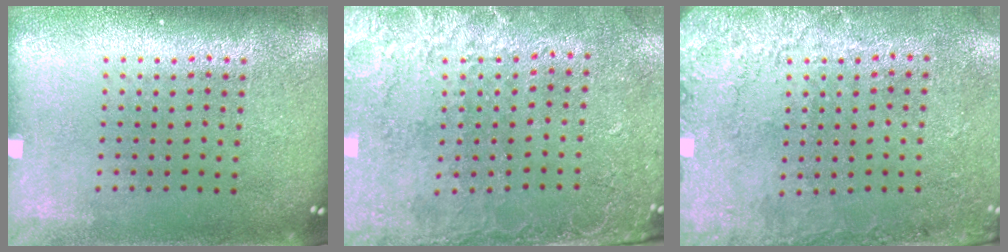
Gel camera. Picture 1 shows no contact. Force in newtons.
{"total": 2.6, "press": 2.1, "slide": 1.5}
{"total": 2.7, "press": 2.0, "slide": 1.8}